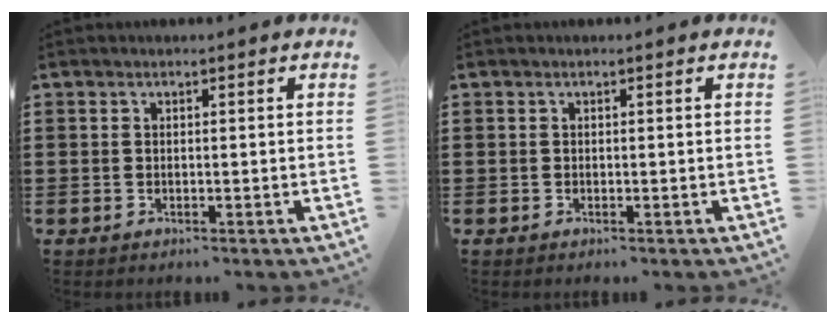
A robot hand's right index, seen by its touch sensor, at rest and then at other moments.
{"total": 0.0}